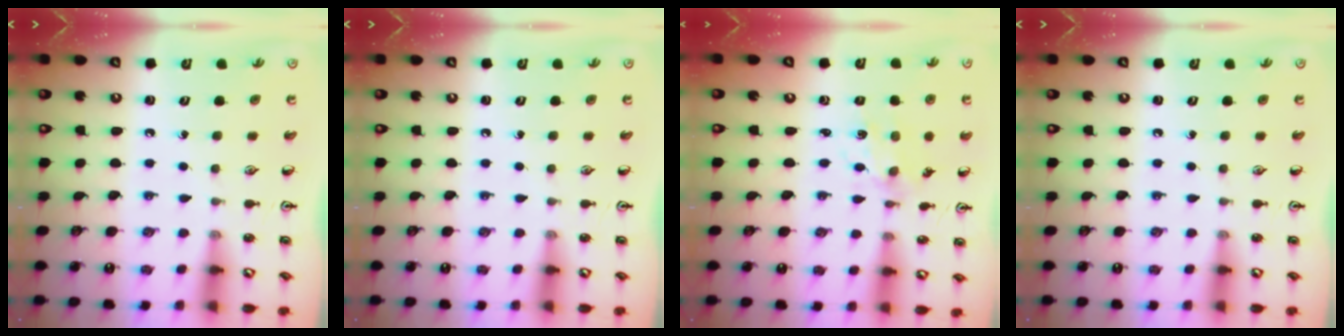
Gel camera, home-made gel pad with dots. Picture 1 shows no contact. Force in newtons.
{"total": 0.0}
{"total": 2.4, "press": 2.4, "slide": 0.4}
{"total": 0.0}